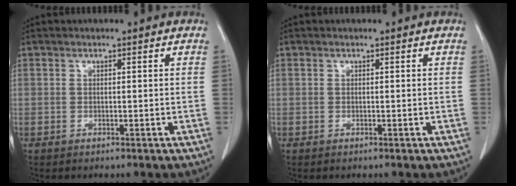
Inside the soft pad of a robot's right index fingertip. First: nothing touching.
{"total": 0.0}